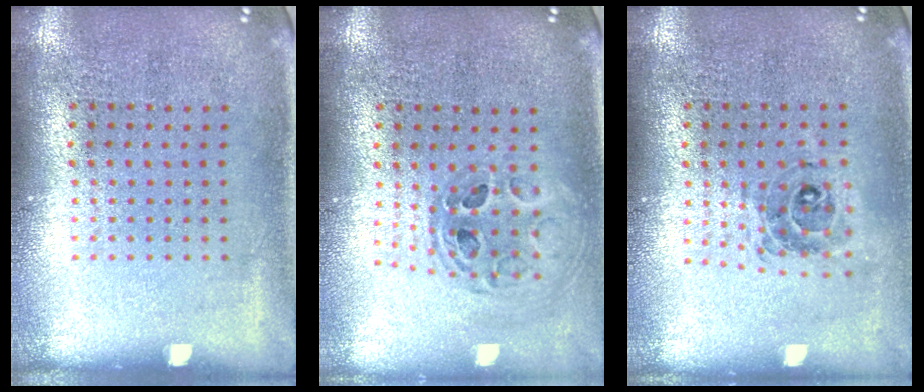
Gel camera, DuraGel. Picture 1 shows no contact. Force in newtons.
{"total": 0.8, "press": 0.7, "slide": 0.2}
{"total": 0.8, "press": 0.8, "slide": 0.1}